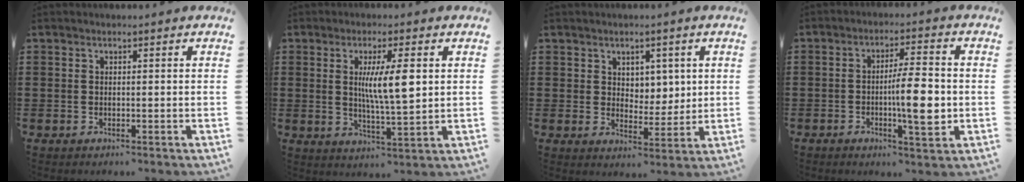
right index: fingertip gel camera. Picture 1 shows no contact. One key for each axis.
{"total": 8.1, "fx": 1.8, "fy": 1.5, "fz": 7.8, "tx": -0.143, "ty": -0.001, "tz": 0.025}
{"total": 4.3, "fx": 2.4, "fy": 3.4, "fz": 0.9, "tx": -0.019, "ty": 0.003, "tz": 0.040}
{"total": 8.4, "fx": -0.9, "fy": 1.8, "fz": 8.2, "tx": -0.130, "ty": -0.008, "tz": -0.018}